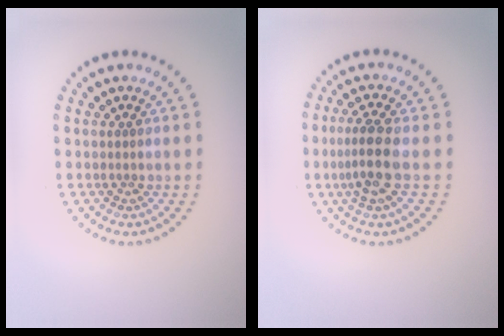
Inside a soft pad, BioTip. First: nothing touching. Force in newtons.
{"total": 3.7, "press": 3.3, "slide": 1.7}